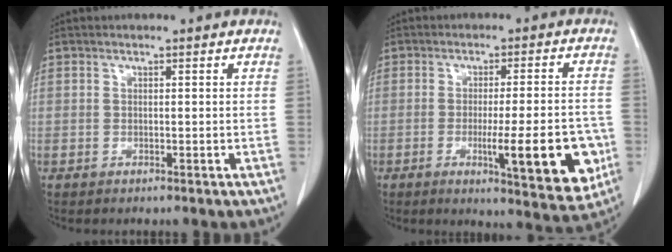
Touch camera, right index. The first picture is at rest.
{"total": 12.9, "force": [-3.6, 2.1, 12.2], "torque": [-0.156, -0.013, -0.042]}